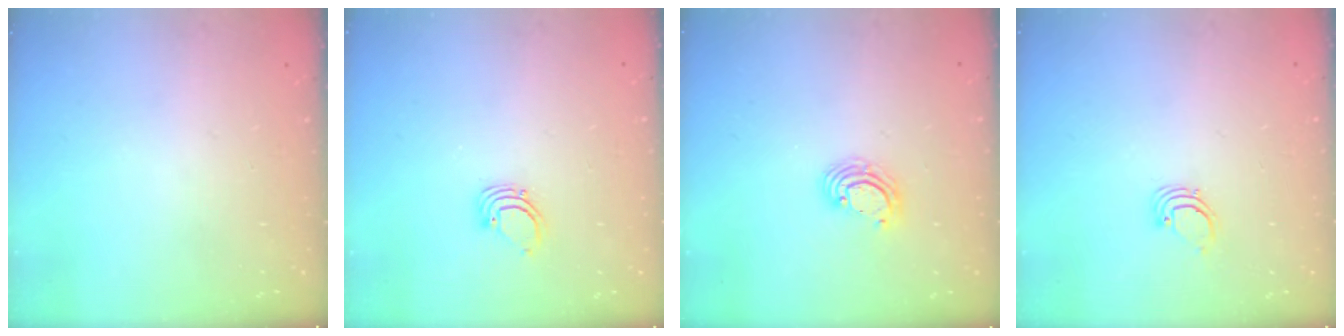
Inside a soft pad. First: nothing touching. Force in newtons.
{"total": 2.7, "press": 2.7, "slide": 0.1}
{"total": 3.6, "press": 3.6, "slide": 0.2}
{"total": 1.9, "press": 1.9, "slide": 0.1}